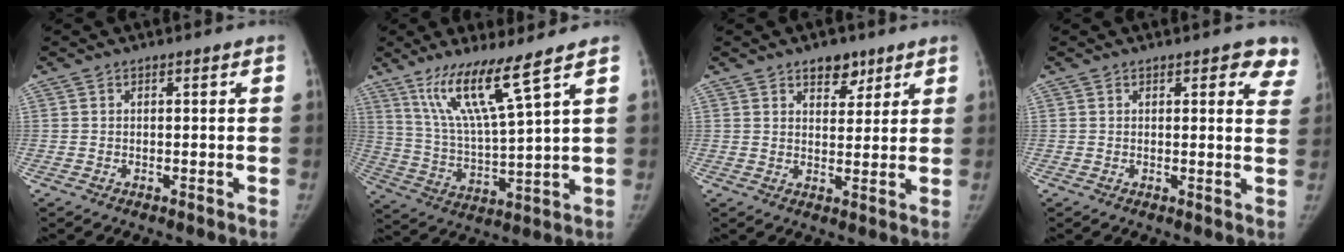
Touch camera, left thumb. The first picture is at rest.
{"total": 12.4, "force": [8.0, 0.2, 9.5], "torque": [-0.182, -0.050, 0.166]}
{"total": 5.3, "force": [3.5, 3.1, 2.5], "torque": [-0.005, -0.019, 0.052]}
{"total": 6.1, "force": [4.4, 2.6, 3.3], "torque": [0.004, -0.018, 0.031]}